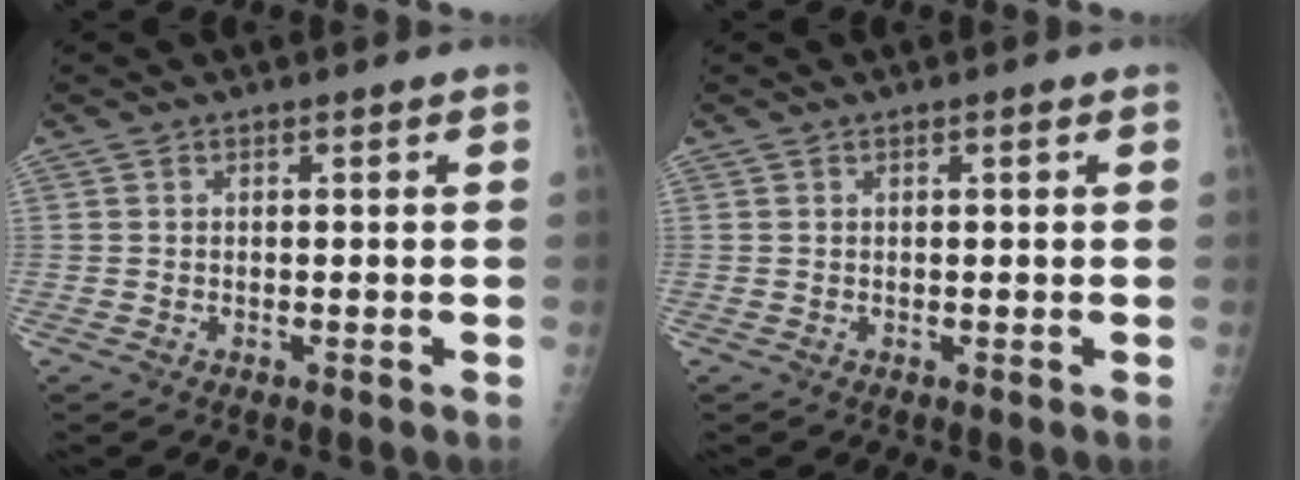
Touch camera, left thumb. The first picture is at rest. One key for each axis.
{"total": 0.8, "fx": 0.3, "fy": 0.3, "fz": 0.7, "tx": -0.010, "ty": 0.002, "tz": 0.004}